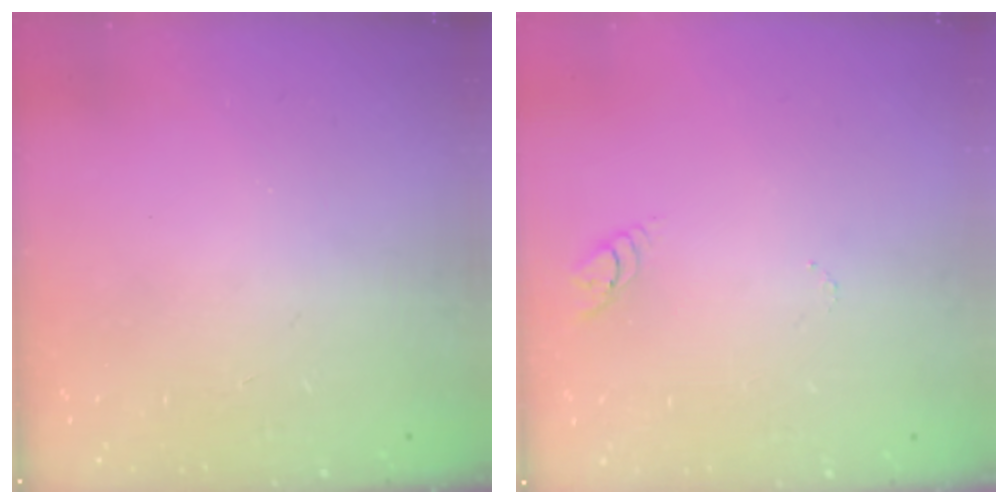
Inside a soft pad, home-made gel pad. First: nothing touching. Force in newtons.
{"total": 2.7, "press": 2.7, "slide": 0.2}